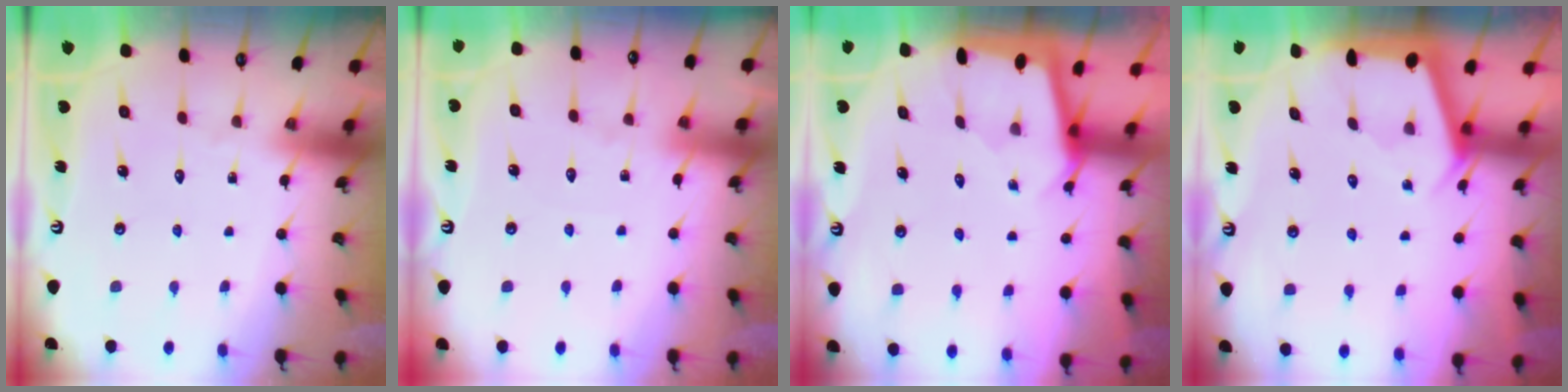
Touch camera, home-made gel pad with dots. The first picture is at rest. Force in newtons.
{"total": 2.7, "press": 2.7, "slide": 0.4}
{"total": 1.8, "press": 1.8, "slide": 0.3}
{"total": 2.4, "press": 2.4, "slide": 0.3}